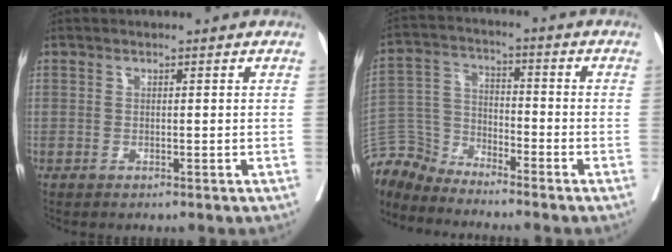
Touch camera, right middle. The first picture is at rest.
{"total": 7.2, "force": [-7.1, 0.7, -0.9], "torque": [0.009, 0.013, -0.145]}